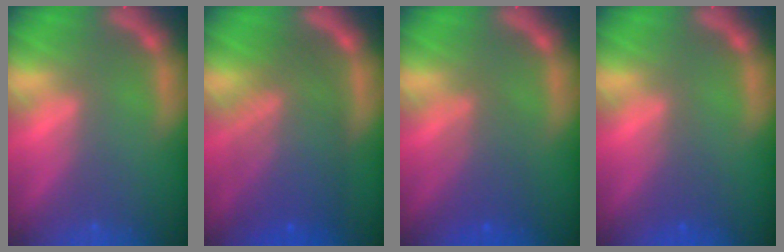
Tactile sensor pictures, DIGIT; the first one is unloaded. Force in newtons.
{"total": 8.6}
{"total": 3.6}
{"total": 1.5}